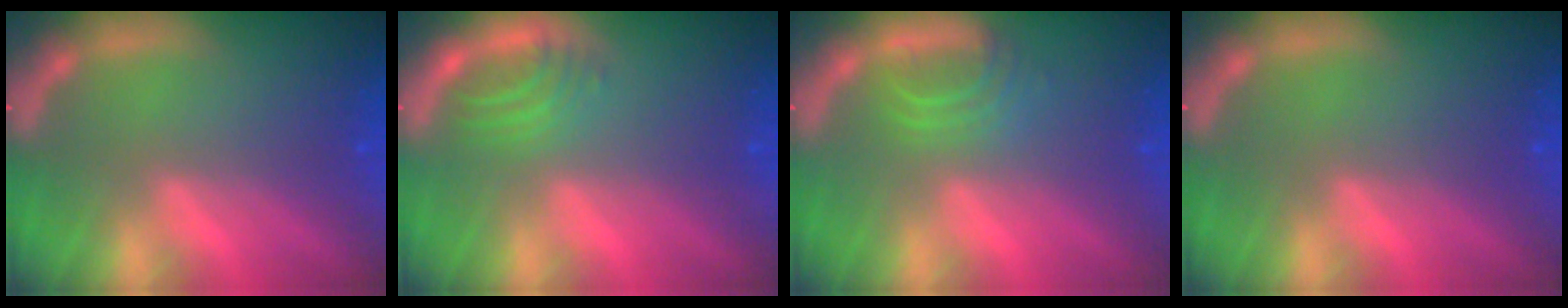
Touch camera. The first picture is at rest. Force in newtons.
{"total": 2.9}
{"total": 2.9}
{"total": 0.0}